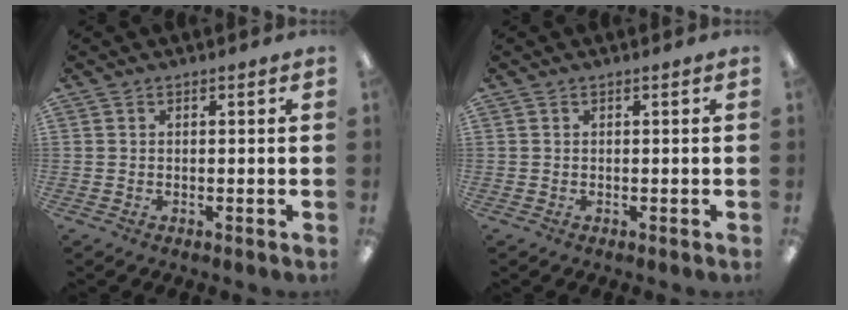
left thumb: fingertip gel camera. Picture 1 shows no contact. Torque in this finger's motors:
{"motor_torque": [0.00, 0.00, 0.05, -0.05, 0.00]}